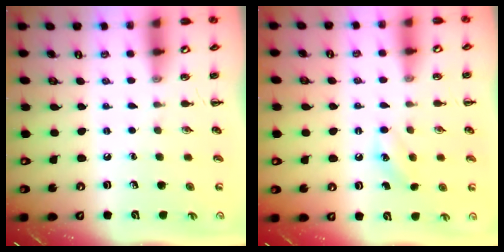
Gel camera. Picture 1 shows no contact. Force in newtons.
{"total": 5.6, "press": 5.4, "slide": 1.6}